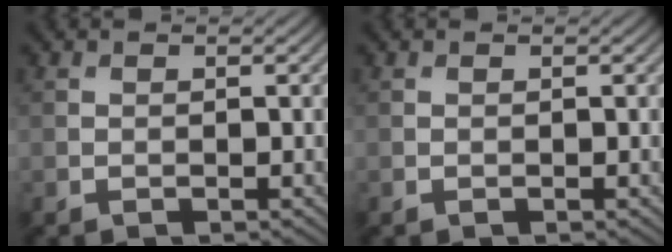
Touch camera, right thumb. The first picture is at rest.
{"total": 0.0}